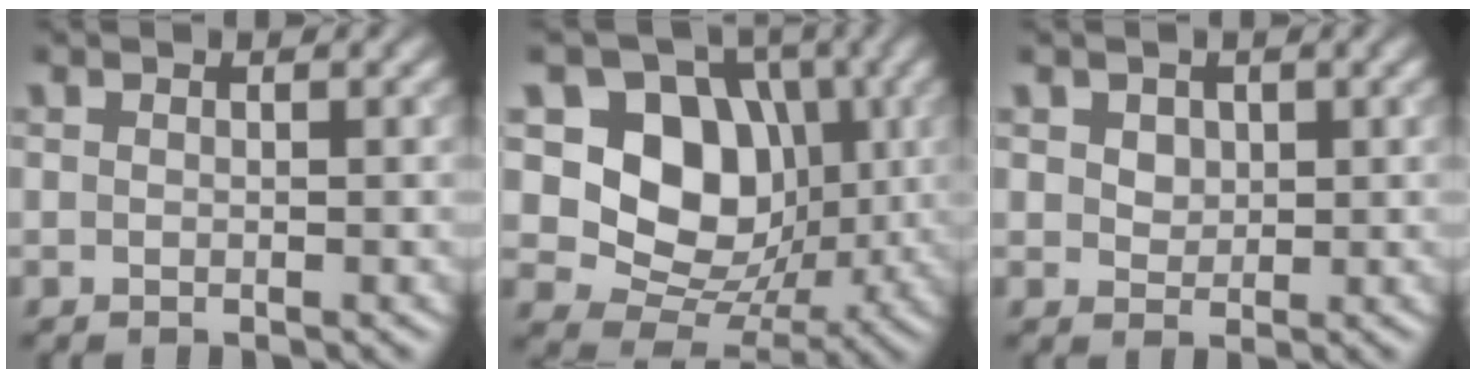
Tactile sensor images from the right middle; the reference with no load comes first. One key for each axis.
{"total": 9.9, "fx": 1.6, "fy": 7.9, "fz": 5.8, "tx": -0.100, "ty": -0.016, "tz": 0.014}
{"total": 2.1, "fx": 0.9, "fy": 1.6, "fz": 1.0, "tx": -0.021, "ty": 0.009, "tz": 0.017}